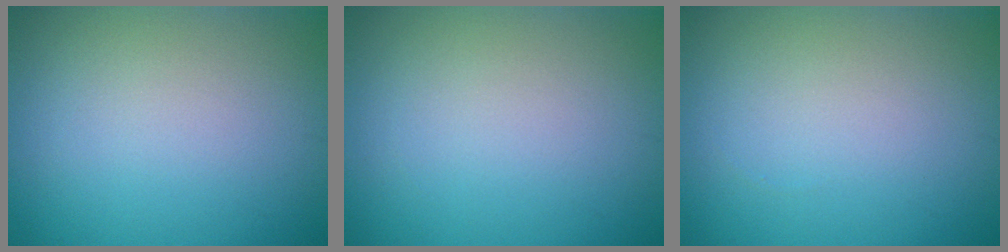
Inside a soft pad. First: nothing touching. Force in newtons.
{"total": 0.0}
{"total": 0.0}